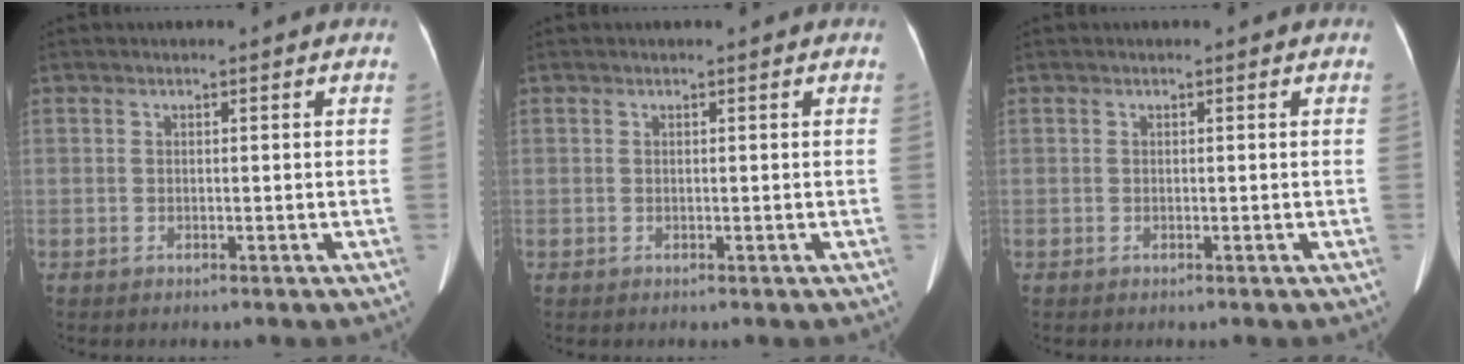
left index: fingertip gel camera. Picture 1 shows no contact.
{"total": 0.0}
{"total": 0.0}